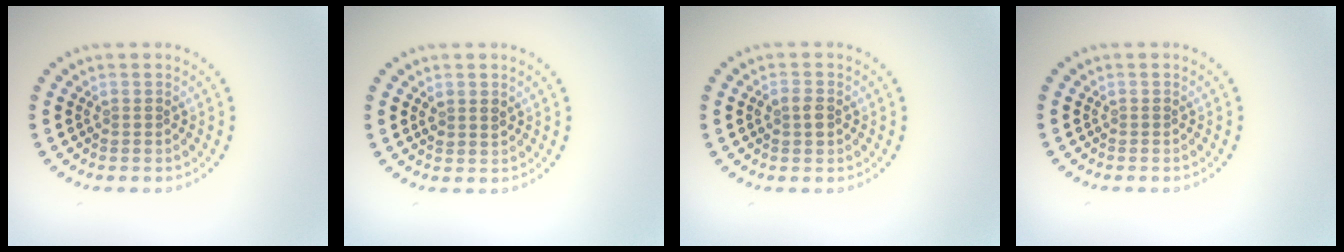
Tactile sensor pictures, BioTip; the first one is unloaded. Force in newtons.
{"total": 1.1, "press": 1.0, "slide": 0.5}
{"total": 1.5, "press": 1.4, "slide": 0.3}
{"total": 0.0}